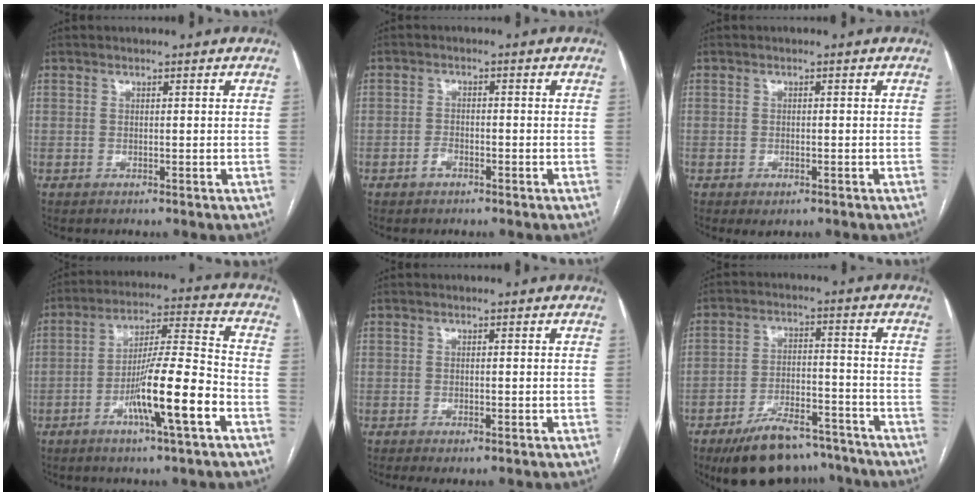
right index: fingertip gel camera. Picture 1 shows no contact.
{"total": 1.7, "force": [-1.1, 0.9, 0.9], "torque": [-0.016, 0.003, -0.018]}
{"total": 1.8, "force": [-1.0, 0.8, 1.2], "torque": [-0.017, -0.002, -0.006]}
{"total": 13.1, "force": [-5.4, 0.4, 11.9], "torque": [-0.208, 0.001, -0.092]}
{"total": 2.3, "force": [-1.4, 0.6, 1.6], "torque": [-0.025, -0.005, -0.020]}
{"total": 13.8, "force": [-11.1, 5.3, 6.2], "torque": [-0.091, 0.024, -0.172]}